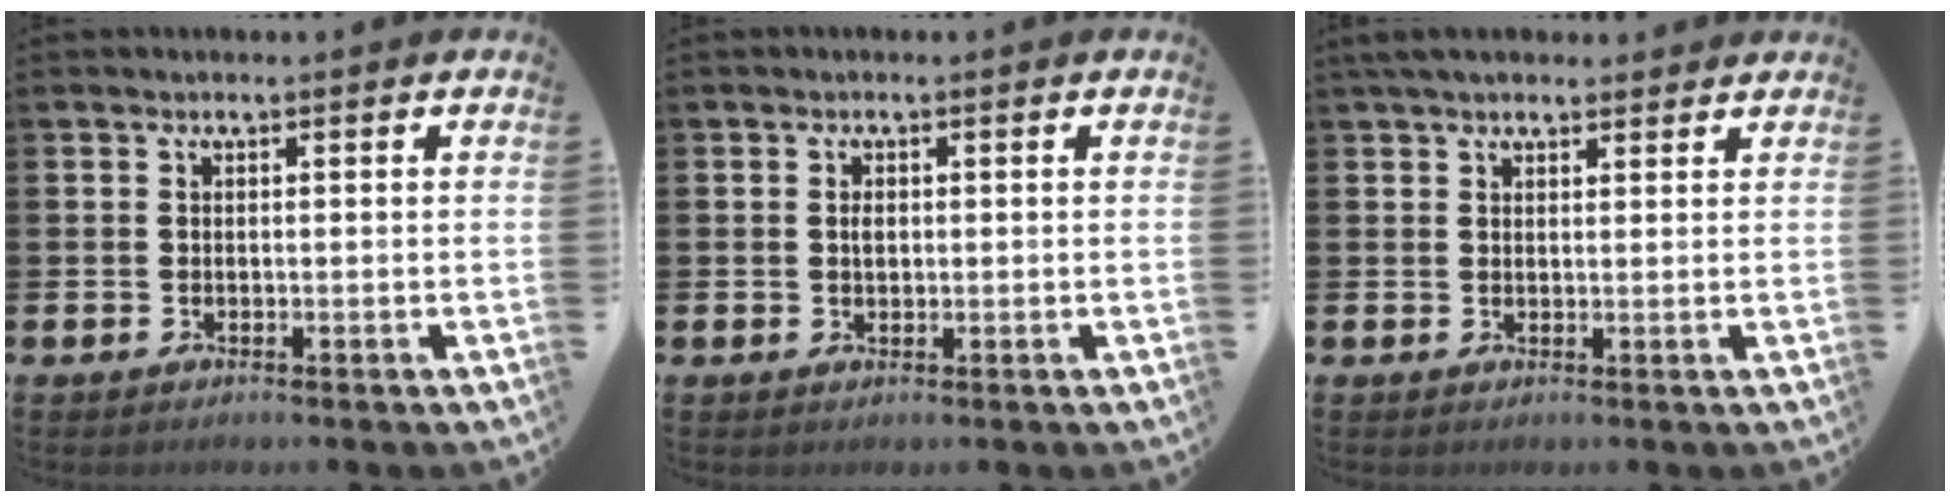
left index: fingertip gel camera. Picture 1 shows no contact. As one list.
[{"total": 1.1, "force": [0.2, 0.7, 0.7], "torque": [-0.001, -0.001, -0.001]}, {"total": 3.6, "force": [3.1, 1.3, 1.3], "torque": [-0.017, -0.010, 0.055]}]